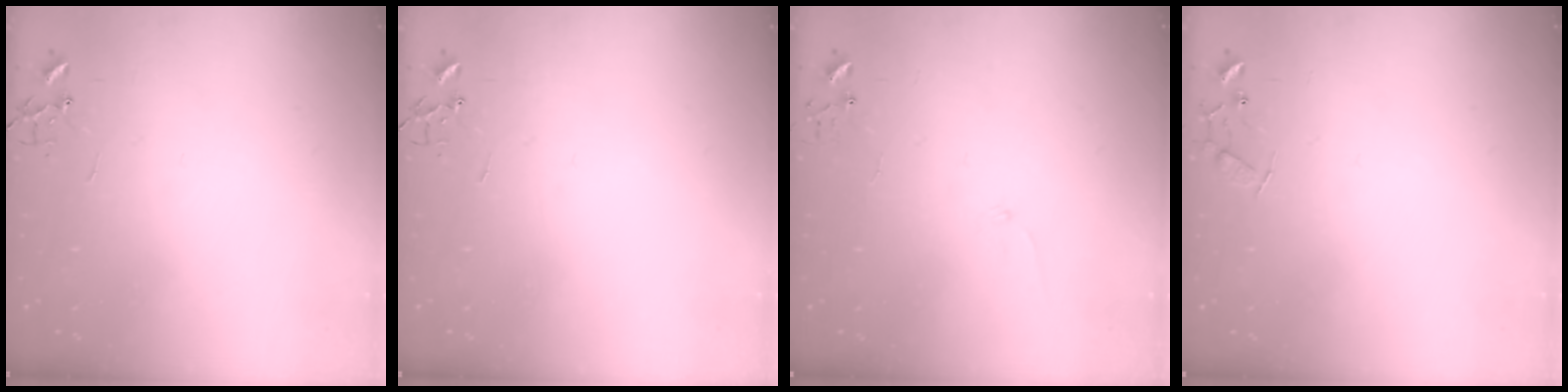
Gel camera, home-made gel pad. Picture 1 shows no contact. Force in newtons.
{"total": 0.0}
{"total": 5.5, "press": 5.5, "slide": 0.6}
{"total": 7.7, "press": 7.6, "slide": 0.5}